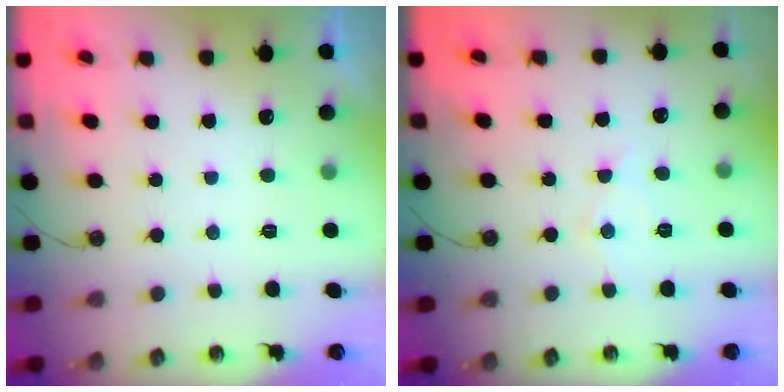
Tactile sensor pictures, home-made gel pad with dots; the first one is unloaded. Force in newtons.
{"total": 7.3, "press": 7.3, "slide": 0.6}